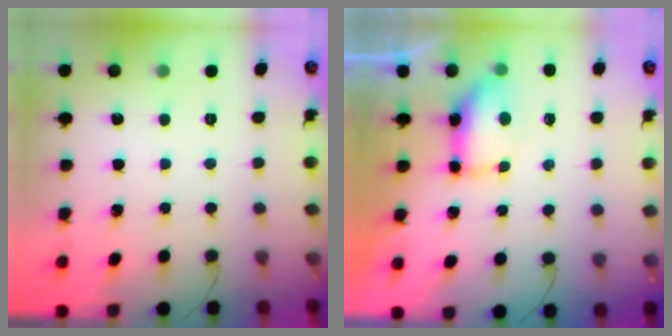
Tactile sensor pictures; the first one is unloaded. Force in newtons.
{"total": 11.1, "press": 8.6, "slide": 7.1}